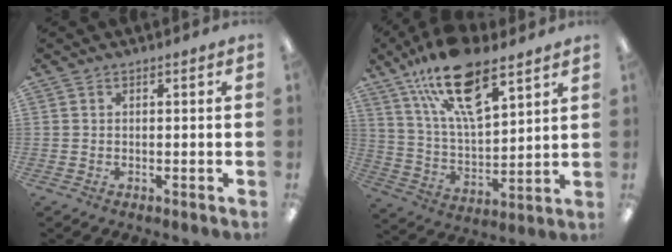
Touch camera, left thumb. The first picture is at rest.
{"total": 20.0, "force": [12.5, 7.9, 13.4], "torque": [-0.237, -0.051, 0.218]}